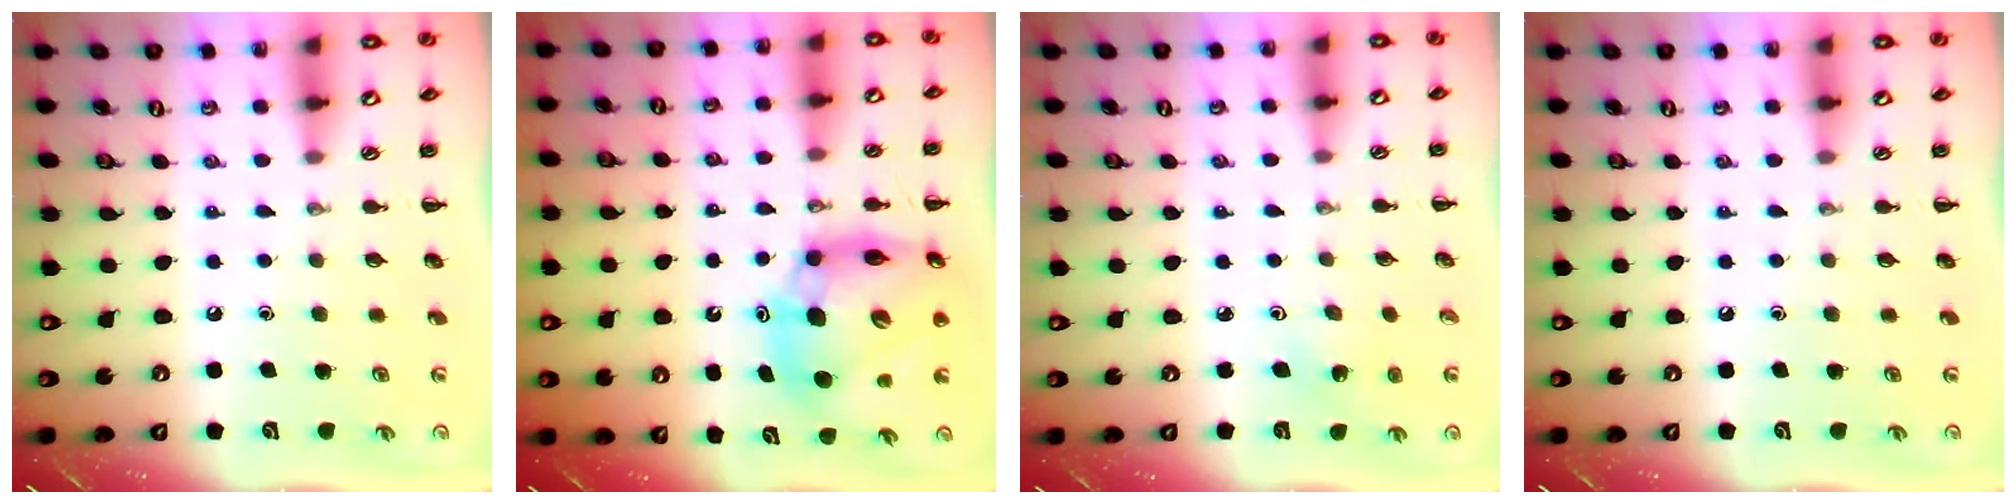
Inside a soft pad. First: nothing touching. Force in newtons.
{"total": 14.2, "press": 13.6, "slide": 4.2}
{"total": 3.0, "press": 2.9, "slide": 0.9}
{"total": 0.0}